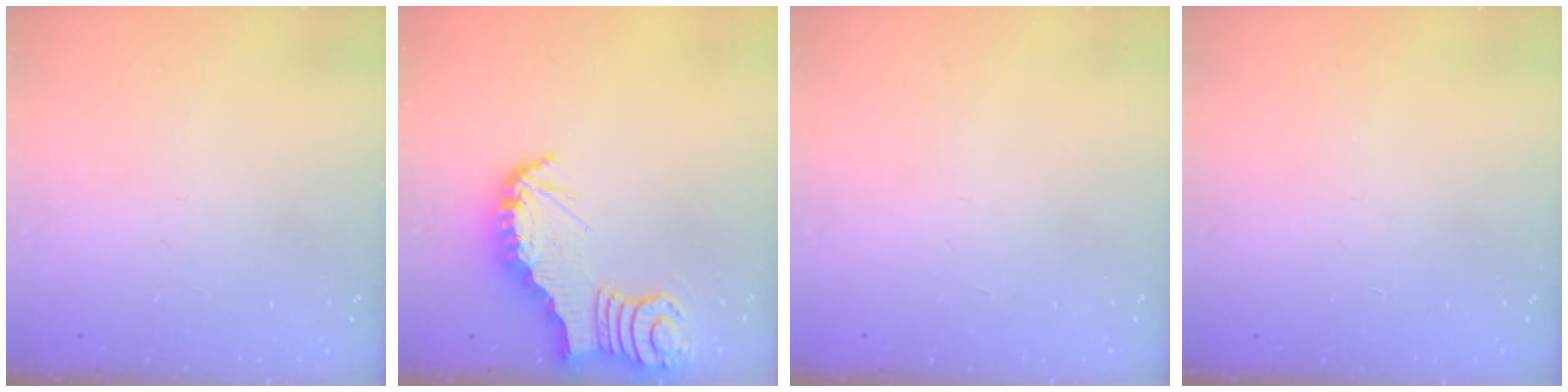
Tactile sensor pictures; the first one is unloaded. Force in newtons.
{"total": 3.9, "press": 3.8, "slide": 0.7}
{"total": 1.4, "press": 1.4, "slide": 0.0}
{"total": 1.6, "press": 1.5, "slide": 0.3}